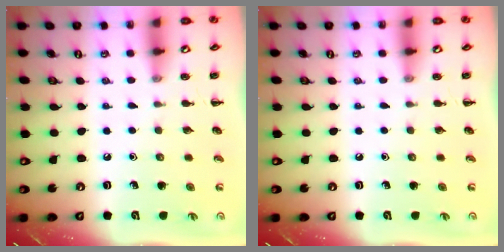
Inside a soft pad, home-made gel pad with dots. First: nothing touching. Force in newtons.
{"total": 0.0}